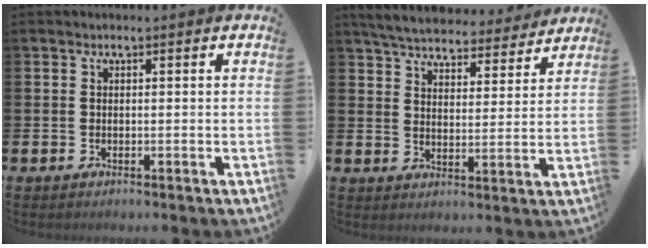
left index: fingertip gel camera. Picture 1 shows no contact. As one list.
[{"total": 5.8, "force": [5.7, 1.0, 1.0], "torque": [-0.043, -0.038, 0.098]}]